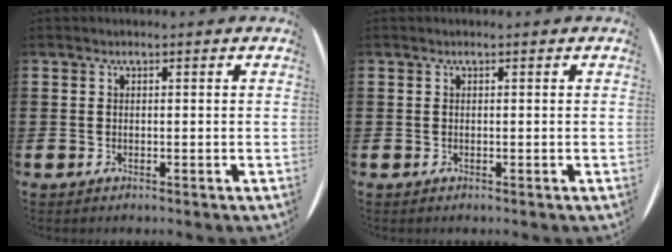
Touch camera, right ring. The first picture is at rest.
{"total": 0.0}